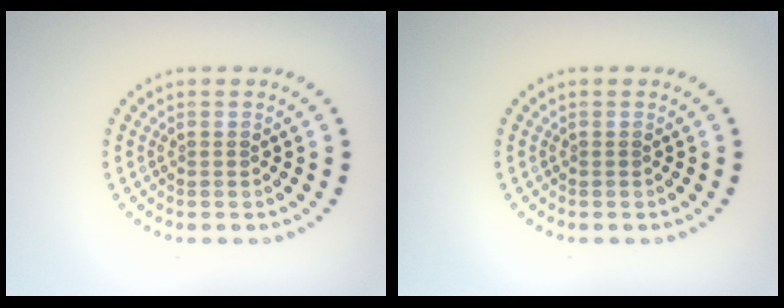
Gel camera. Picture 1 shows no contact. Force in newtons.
{"total": 0.0}